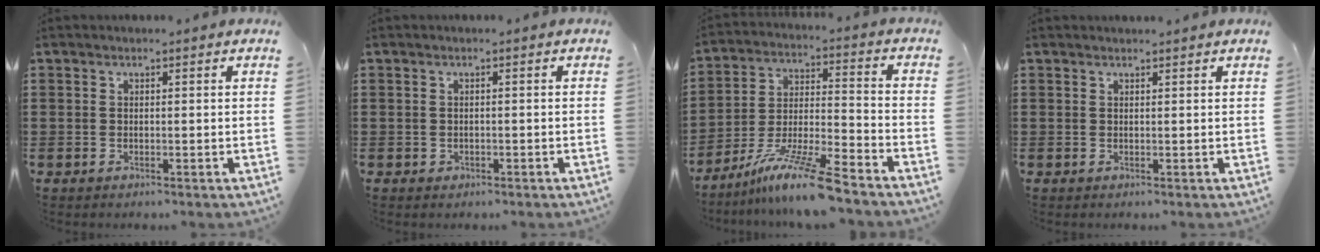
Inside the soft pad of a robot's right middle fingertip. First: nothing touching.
{"total": 0.5, "force": [-0.2, 0.4, 0.1], "torque": [-0.005, 0.002, -0.006]}
{"total": 10.9, "force": [-8.9, 0.3, 6.4], "torque": [-0.121, 0.007, -0.173]}
{"total": 0.6, "force": [0.6, 0.0, 0.0], "torque": [-0.003, 0.000, 0.011]}